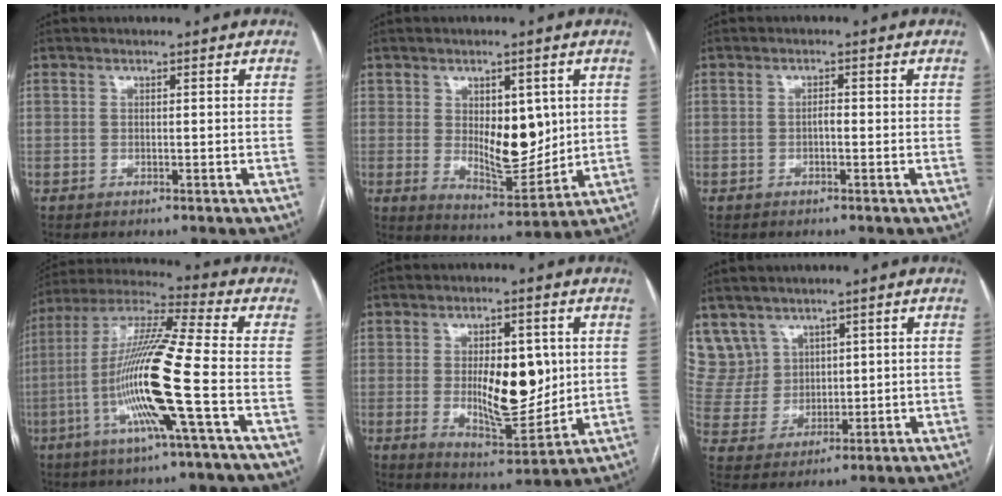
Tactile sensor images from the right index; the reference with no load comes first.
{"total": 10.0, "force": [1.6, 4.8, 8.7], "torque": [-0.136, -0.006, 0.039]}
{"total": 1.1, "force": [-0.3, 0.4, 1.0], "torque": [-0.015, 0.004, -0.005]}
{"total": 16.7, "force": [-4.6, -0.8, 16.0], "torque": [-0.319, -0.008, -0.100]}
{"total": 11.9, "force": [0.9, 4.8, 10.8], "torque": [-0.170, -0.005, 0.025]}
{"total": 8.5, "force": [5.6, 6.4, 0.2], "torque": [-0.012, 0.025, 0.129]}